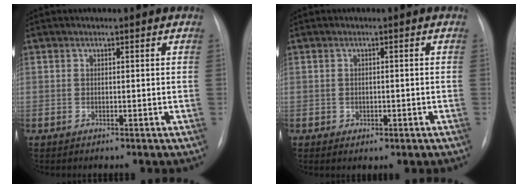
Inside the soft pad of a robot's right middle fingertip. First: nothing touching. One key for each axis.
{"total": 1.4, "fx": -0.6, "fy": 1.0, "fz": 0.8, "tx": -0.016, "ty": -0.001, "tz": 0.000}